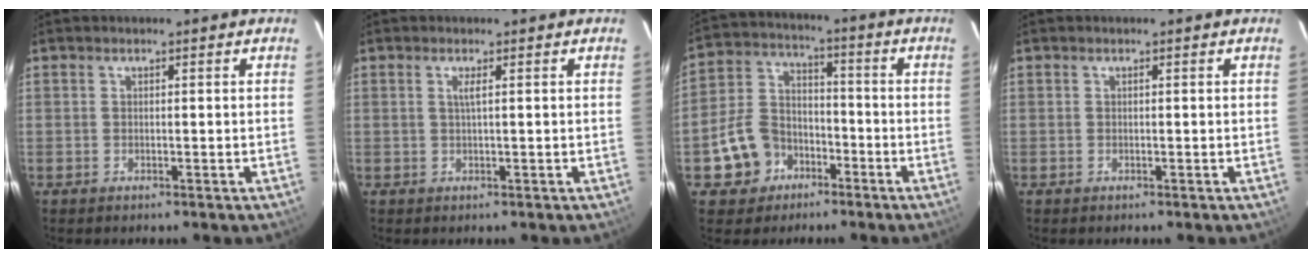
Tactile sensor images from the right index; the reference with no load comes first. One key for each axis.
{"total": 1.2, "fx": 0.4, "fy": -0.3, "fz": 1.1, "tx": -0.022, "ty": -0.001, "tz": 0.006}
{"total": 10.4, "fx": -5.2, "fy": 8.4, "fz": 3.3, "tx": -0.094, "ty": 0.037, "tz": -0.077}
{"total": 0.0}